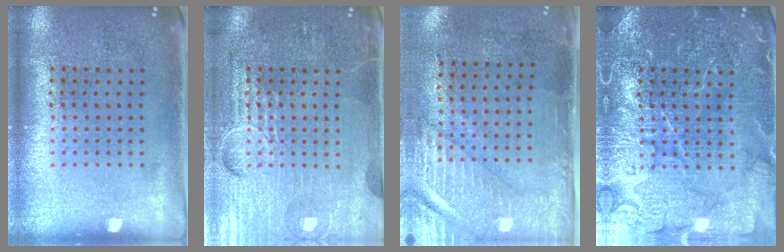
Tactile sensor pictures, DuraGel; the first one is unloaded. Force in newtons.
{"total": 4.0, "press": 4.0, "slide": 0.3}
{"total": 3.0, "press": 2.5, "slide": 1.6}
{"total": 7.2, "press": 7.1, "slide": 1.1}